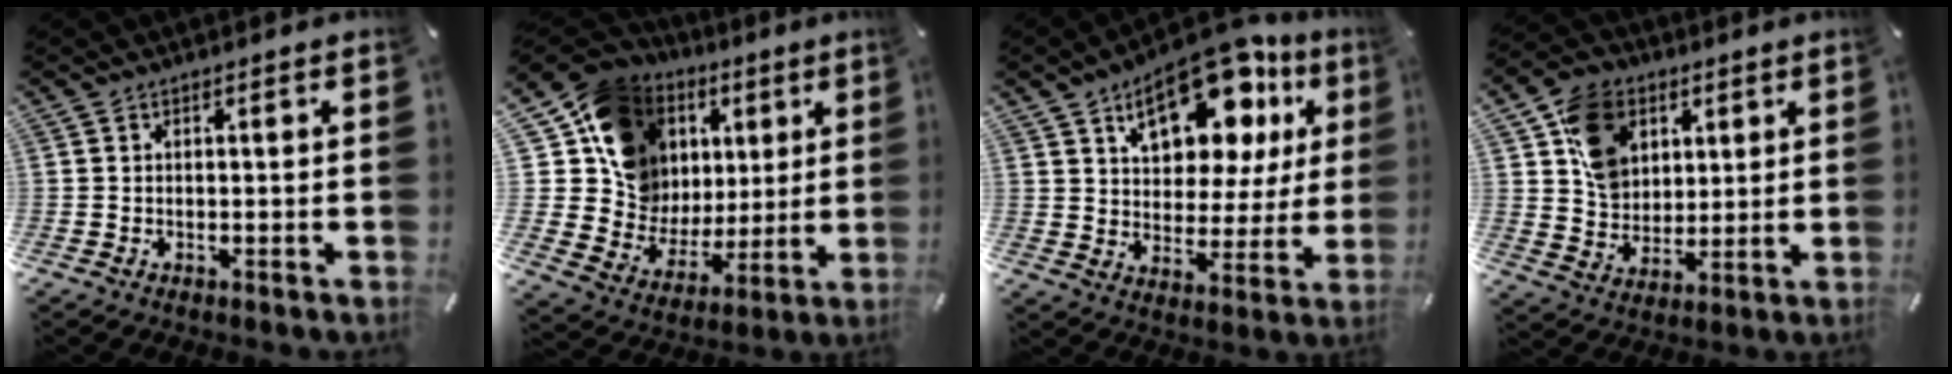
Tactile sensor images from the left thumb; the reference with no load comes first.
{"total": 16.4, "force": [7.3, 13.7, 5.4], "torque": [-0.096, -0.049, 0.151]}
{"total": 19.7, "force": [11.7, 10.7, 11.6], "torque": [-0.170, -0.068, 0.198]}
{"total": 11.8, "force": [4.8, 9.7, 4.8], "torque": [-0.090, -0.001, 0.098]}